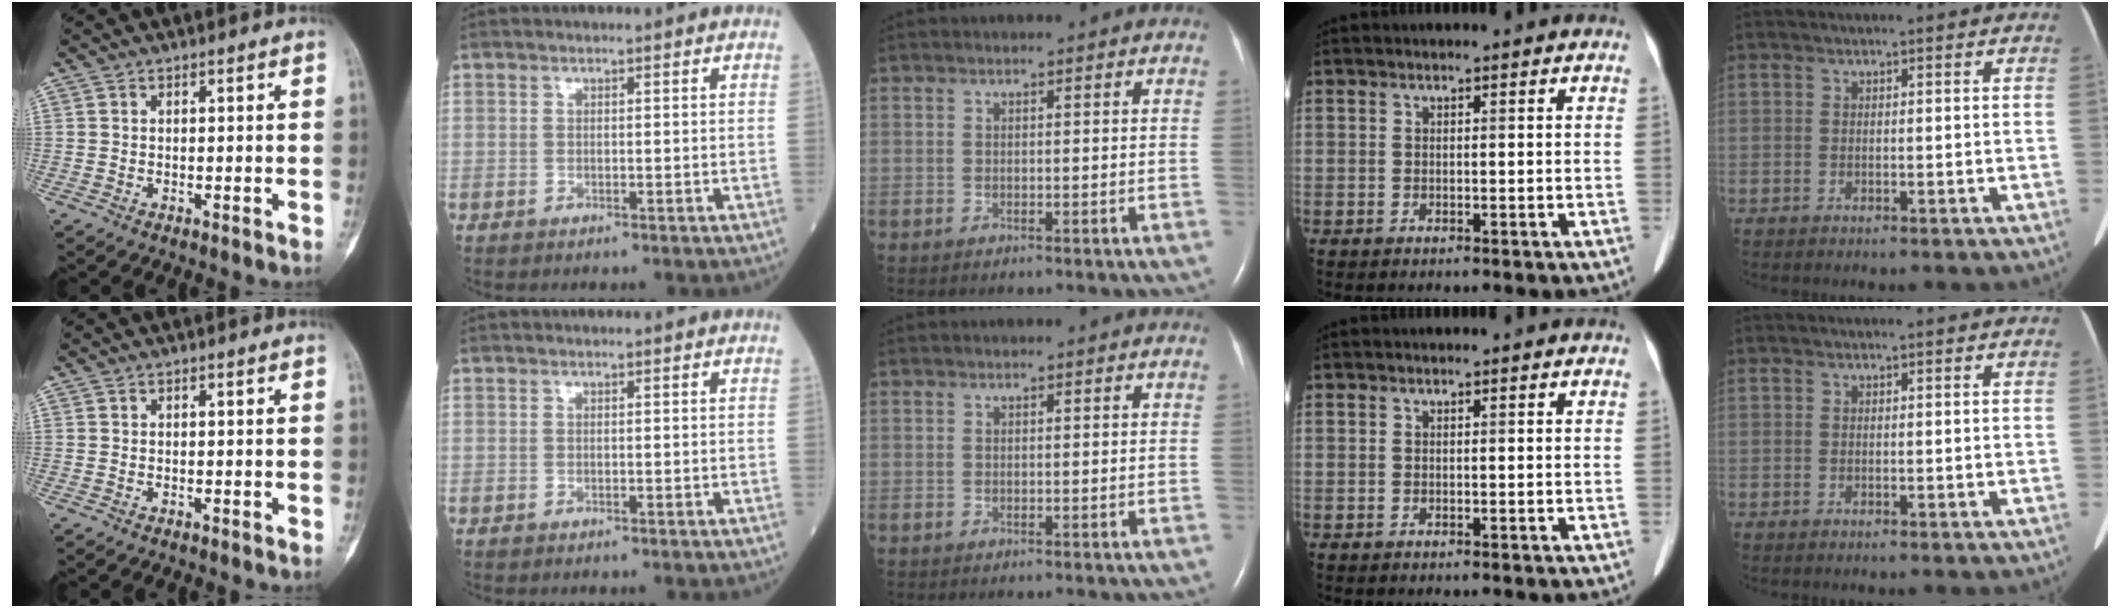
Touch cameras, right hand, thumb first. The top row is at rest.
{}